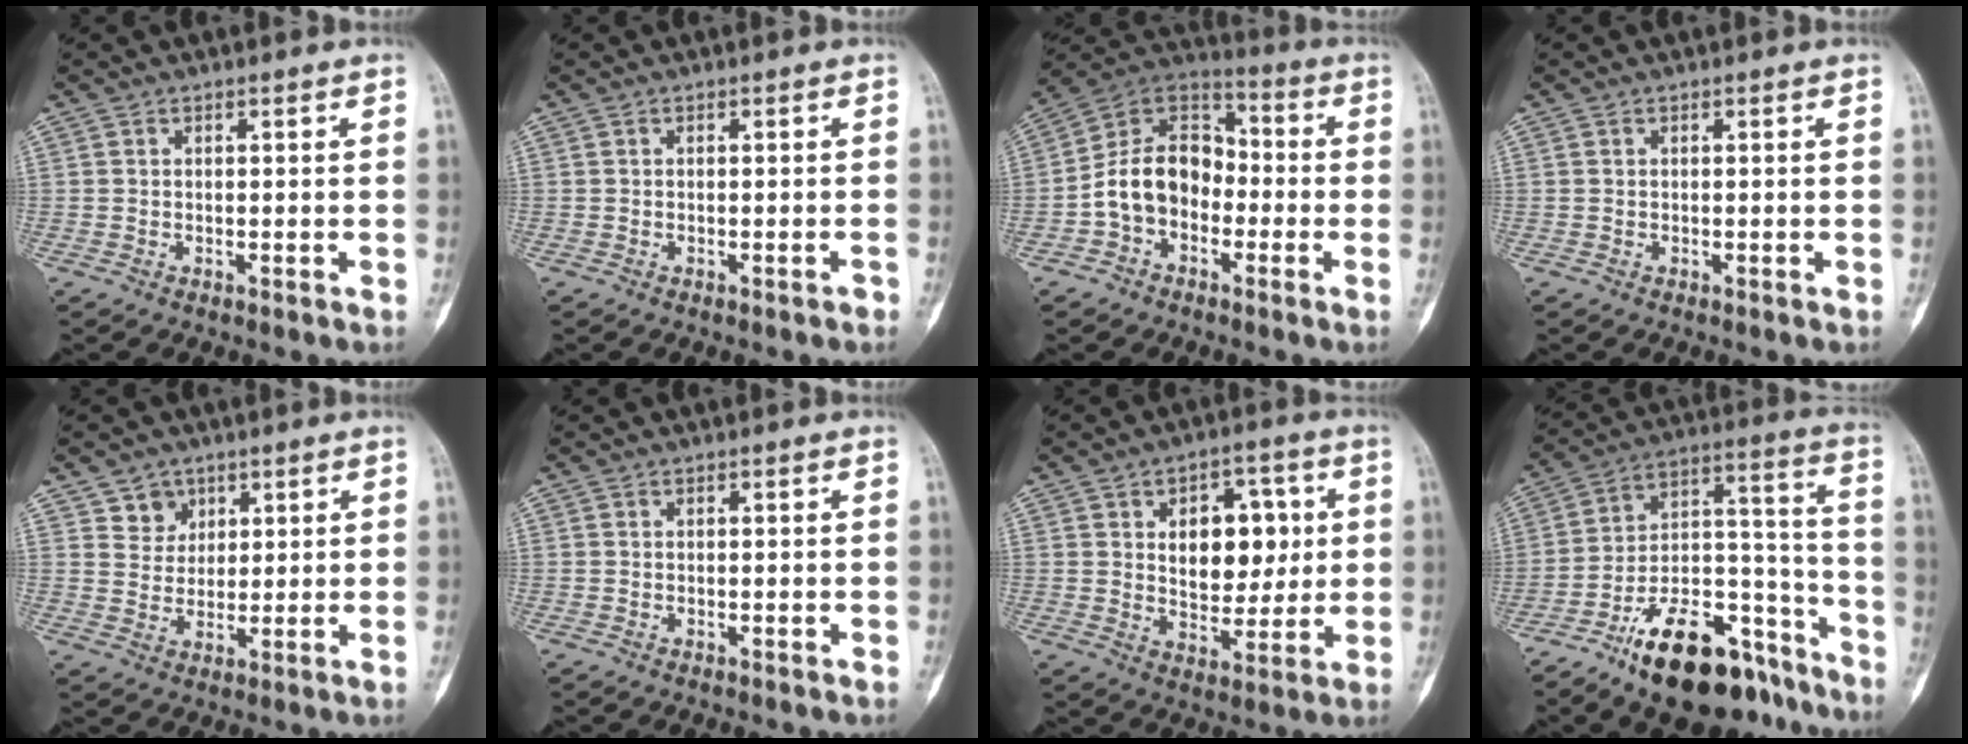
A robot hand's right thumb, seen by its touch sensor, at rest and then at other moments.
{"total": 0.6, "force": [-0.5, 0.0, 0.4], "torque": [-0.011, 0.004, -0.005]}
{"total": 13.1, "force": [-2.9, 9.5, 8.7], "torque": [-0.133, 0.050, -0.066]}
{"total": 0.0}
{"total": 4.7, "force": [2.8, 3.7, 0.4], "torque": [0.018, -0.021, 0.052]}
{"total": 0.0}
{"total": 12.3, "force": [2.5, 7.9, 9.1], "torque": [-0.077, -0.006, 0.042]}
{"total": 22.3, "force": [-15.8, 9.6, 12.4], "torque": [-0.170, 0.110, -0.259]}